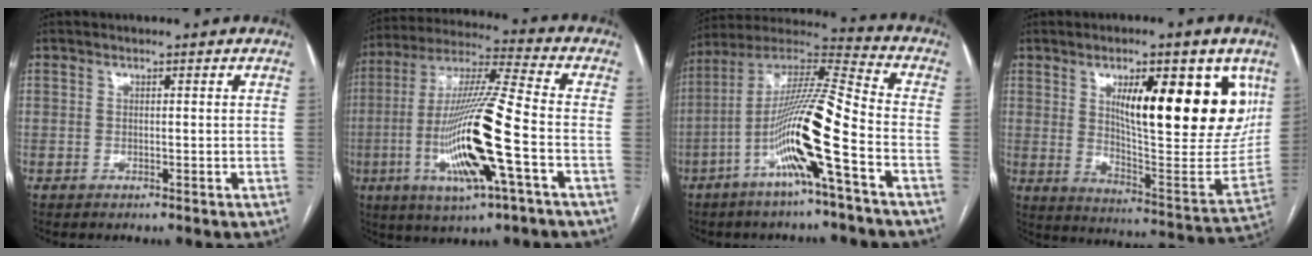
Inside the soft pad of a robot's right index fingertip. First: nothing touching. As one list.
[{"total": 18.4, "force": [-4.8, 0.8, 17.8], "torque": [-0.356, -0.013, -0.091]}, {"total": 16.0, "force": [-5.9, -0.4, 14.9], "torque": [-0.285, 0.004, -0.116]}, {"total": 22.3, "force": [8.6, 5.6, 19.8], "torque": [-0.266, -0.006, 0.138]}]